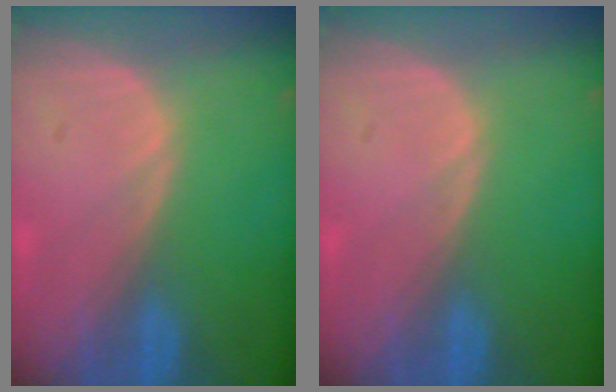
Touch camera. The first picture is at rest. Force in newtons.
{"total": 0.0}